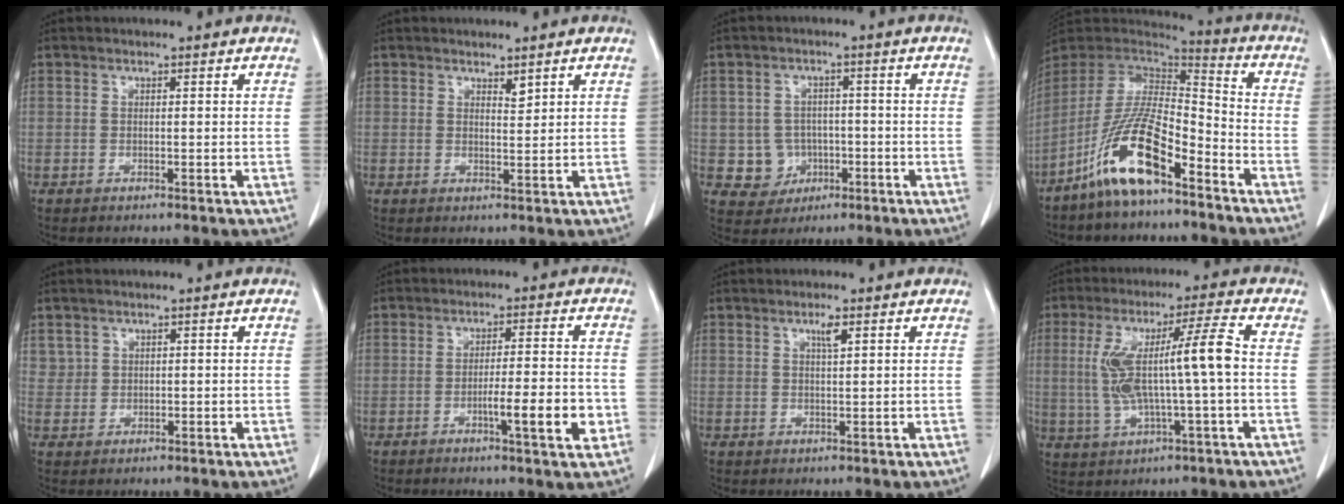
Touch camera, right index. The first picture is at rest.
{"total": 1.4, "force": [1.2, 0.3, 0.7], "torque": [-0.013, -0.006, 0.021]}
{"total": 5.1, "force": [-0.8, 5.0, 0.7], "torque": [0.001, 0.010, -0.002]}
{"total": 14.3, "force": [-8.8, 3.2, 10.8], "torque": [-0.209, -0.002, -0.164]}
{"total": 2.0, "force": [1.1, 1.6, -0.2], "torque": [0.020, 0.002, 0.015]}
{"total": 7.4, "force": [-2.3, 0.7, 7.0], "torque": [-0.100, -0.004, -0.031]}
{"total": 1.9, "force": [1.1, 0.2, 1.6], "torque": [-0.031, -0.001, 0.019]}
{"total": 11.0, "force": [0.2, 0.2, 11.0], "torque": [-0.224, 0.018, 0.007]}